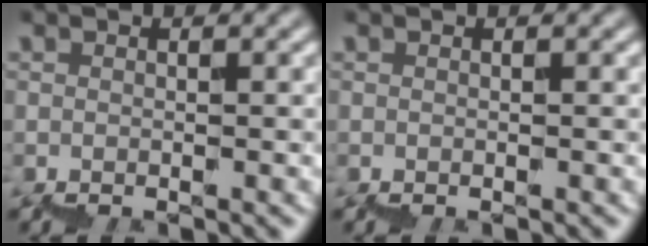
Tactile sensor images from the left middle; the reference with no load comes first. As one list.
[{"total": 0.0}]